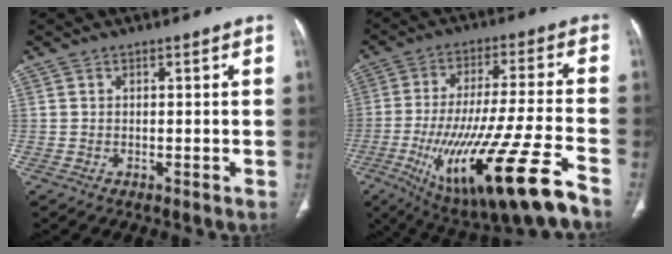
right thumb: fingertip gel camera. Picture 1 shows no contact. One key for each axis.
{"total": 23.8, "fx": -11.8, "fy": 4.1, "fz": 20.3, "tx": -0.374, "ty": 0.006, "tz": -0.190}